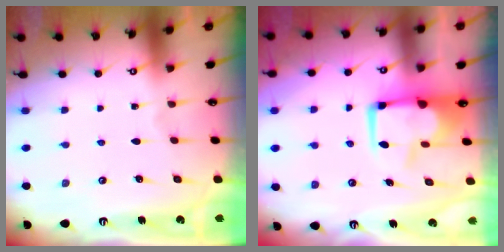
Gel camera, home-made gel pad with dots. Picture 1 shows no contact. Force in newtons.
{"total": 4.9, "press": 4.6, "slide": 1.8}